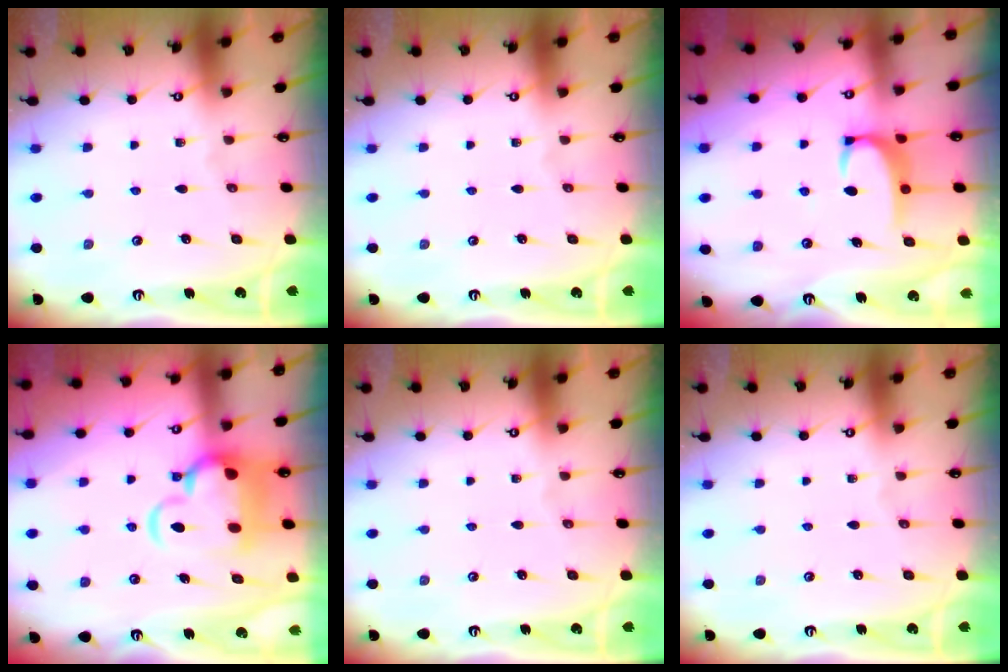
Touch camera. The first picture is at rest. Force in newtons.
{"total": 0.0}
{"total": 3.0, "press": 3.0, "slide": 0.4}
{"total": 7.9, "press": 7.7, "slide": 1.9}
{"total": 0.0}
{"total": 0.0}